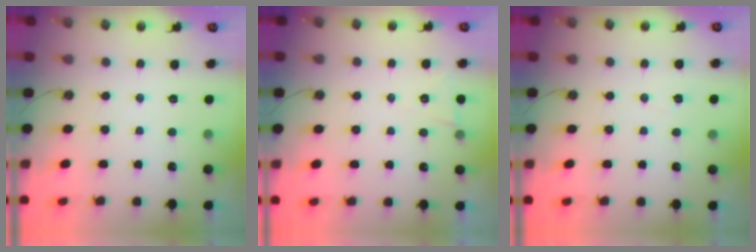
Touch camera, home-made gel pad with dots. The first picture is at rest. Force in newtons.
{"total": 5.6, "press": 3.4, "slide": 4.4}
{"total": 5.0, "press": 3.4, "slide": 3.7}